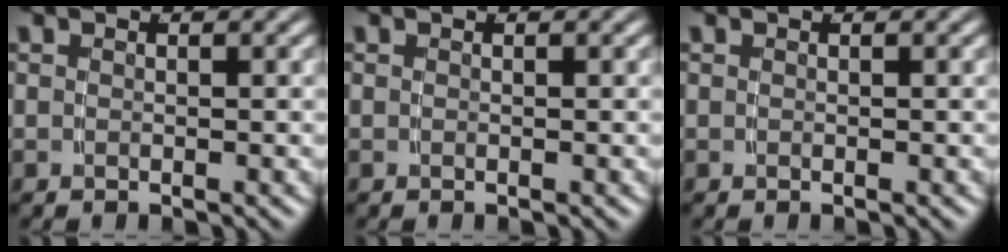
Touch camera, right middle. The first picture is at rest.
{"total": 0.0}
{"total": 0.0}